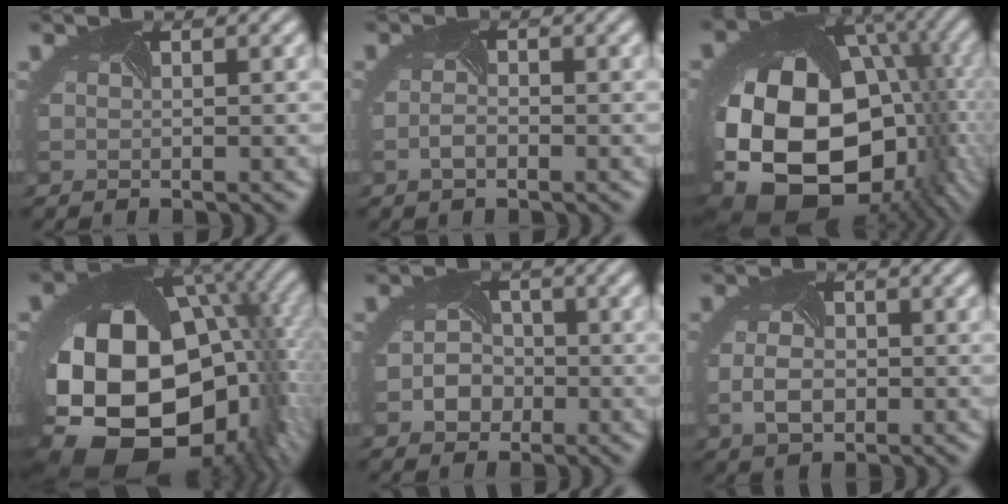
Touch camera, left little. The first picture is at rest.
{"total": 1.4, "force": [-1.3, 0.2, 0.5], "torque": [-0.023, -0.003, -0.018]}
{"total": 19.8, "force": [-4.3, 13.9, 13.5], "torque": [-0.255, -0.053, -0.038]}
{"total": 20.2, "force": [-3.6, 13.7, 14.3], "torque": [-0.275, -0.061, -0.030]}
{"total": 2.8, "force": [-1.5, 2.2, 0.8], "torque": [-0.014, -0.003, -0.023]}
{"total": 3.0, "force": [-1.1, 2.0, 1.9], "torque": [-0.048, -0.004, -0.014]}